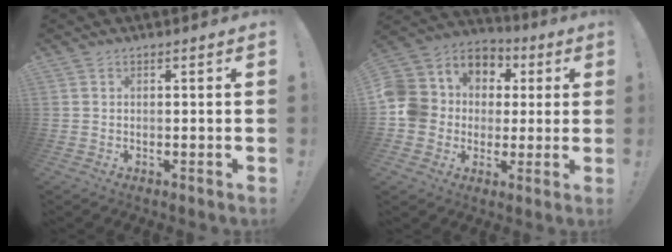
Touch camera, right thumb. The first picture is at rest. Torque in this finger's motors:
{"motor_torque": [1.89, 2.06, 1.10, -0.21, 0.07]}